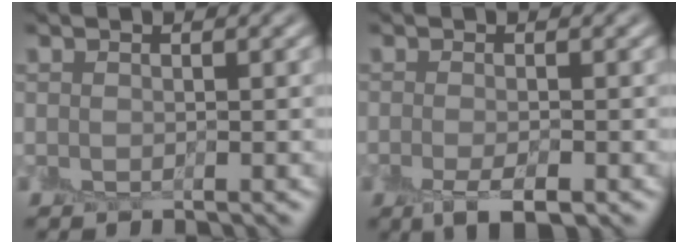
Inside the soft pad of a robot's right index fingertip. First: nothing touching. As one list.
[{"total": 2.9, "force": [-1.5, 0.9, 2.4], "torque": [-0.043, -0.010, -0.027]}]